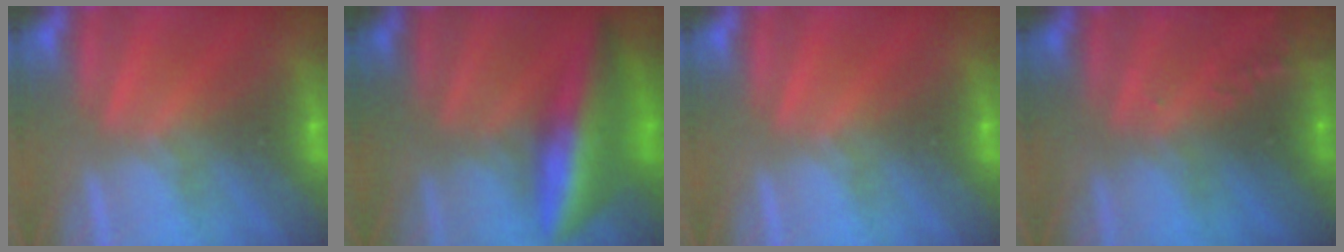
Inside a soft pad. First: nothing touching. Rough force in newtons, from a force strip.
{"total": 11.8}
{"total": 0.0}
{"total": 6.7}